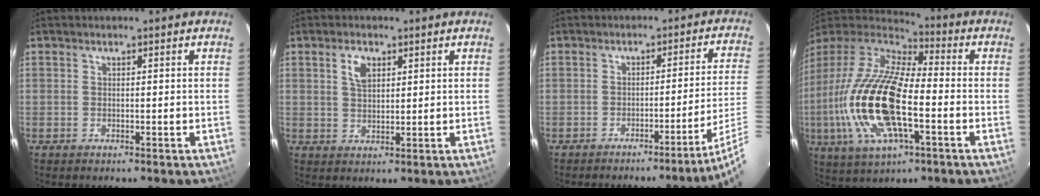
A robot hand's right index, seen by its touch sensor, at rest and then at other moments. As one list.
[{"total": 3.9, "force": [1.8, 2.2, 2.6], "torque": [-0.047, 0.007, 0.034]}, {"total": 10.2, "force": [-6.9, -2.8, 6.9], "torque": [-0.074, -0.013, -0.087]}, {"total": 24.0, "force": [-5.3, 9.3, 21.5], "torque": [-0.446, -0.027, -0.103]}]